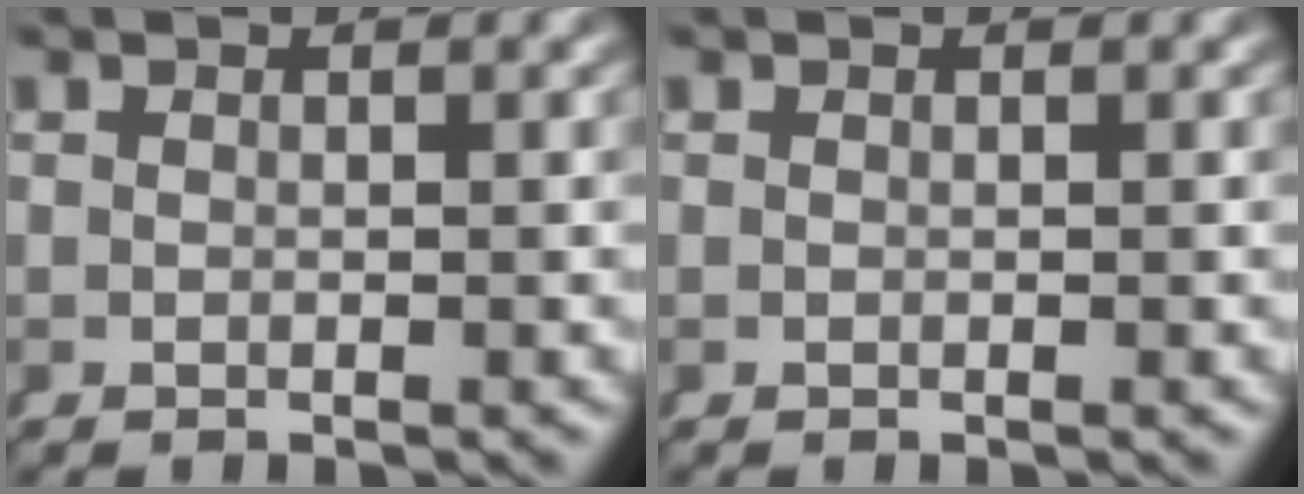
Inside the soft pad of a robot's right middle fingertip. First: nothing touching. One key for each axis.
{"total": 0.0}